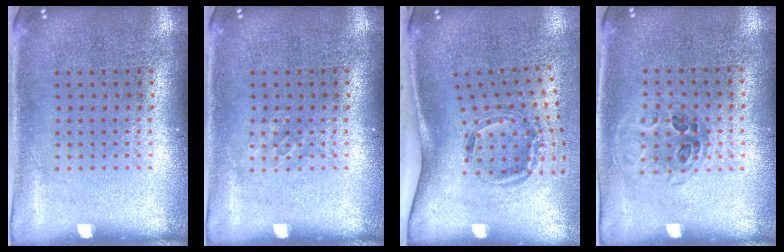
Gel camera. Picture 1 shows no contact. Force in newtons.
{"total": 0.8, "press": 0.8, "slide": 0.1}
{"total": 2.0, "press": 1.2, "slide": 1.6}
{"total": 0.9, "press": 0.9, "slide": 0.3}